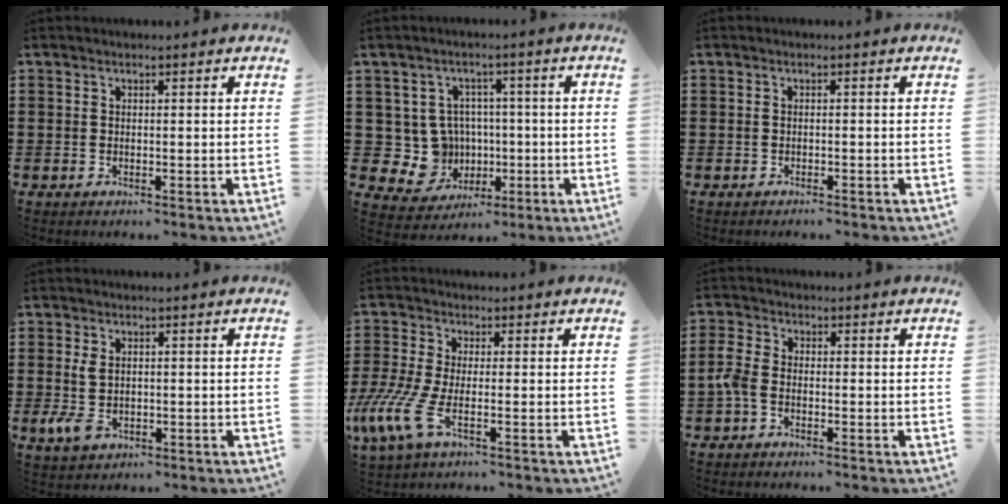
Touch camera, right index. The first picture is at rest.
{"total": 7.7, "force": [-0.1, 7.3, 2.4], "torque": [-0.088, 0.000, 0.005]}
{"total": 0.7, "force": [-0.6, -0.1, 0.2], "torque": [-0.005, -0.004, -0.012]}
{"total": 4.0, "force": [-0.3, 2.4, 3.2], "torque": [-0.089, -0.006, -0.012]}
{"total": 7.9, "force": [-3.0, 2.4, 6.9], "torque": [-0.180, -0.022, -0.059]}
{"total": 3.0, "force": [-1.5, 1.4, 2.2], "torque": [-0.068, -0.005, -0.036]}